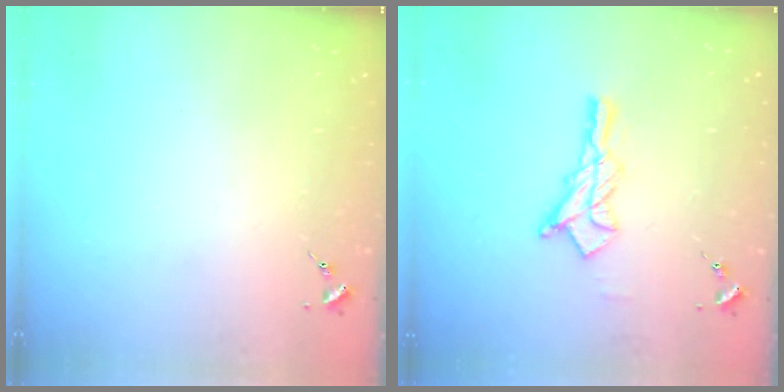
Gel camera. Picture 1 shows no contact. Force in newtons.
{"total": 12.1, "press": 12.1, "slide": 0.9}